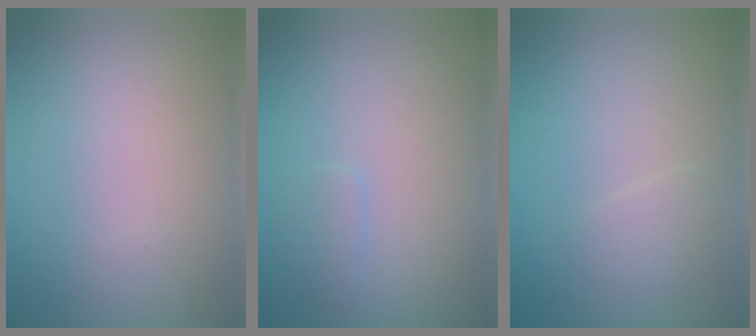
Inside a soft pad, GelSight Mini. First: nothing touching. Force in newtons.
{"total": 1.0, "press": 1.0, "slide": 0.0}
{"total": 1.3, "press": 1.2, "slide": 0.0}